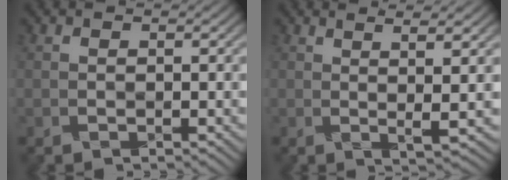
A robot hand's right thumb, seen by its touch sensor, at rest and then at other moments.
{"total": 3.6, "force": [1.7, -0.1, 3.2], "torque": [-0.057, 0.006, 0.034]}